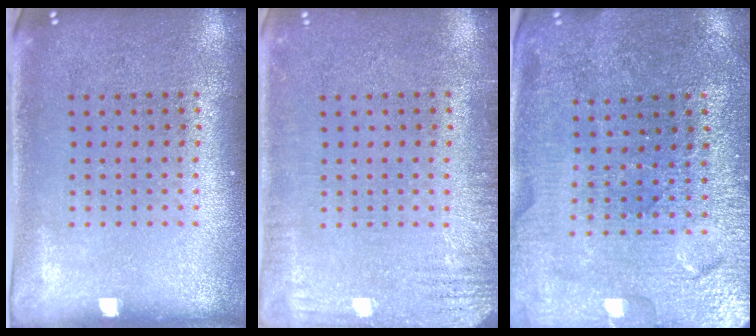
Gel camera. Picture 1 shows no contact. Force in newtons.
{"total": 2.5, "press": 2.5, "slide": 0.4}
{"total": 3.1, "press": 3.1, "slide": 0.1}